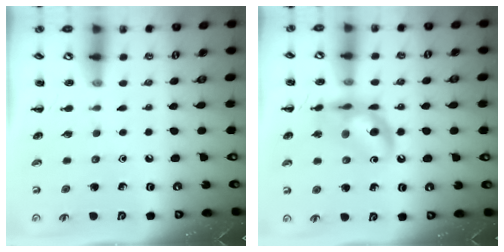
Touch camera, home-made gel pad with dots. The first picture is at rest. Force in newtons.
{"total": 14.3, "press": 14.0, "slide": 3.1}